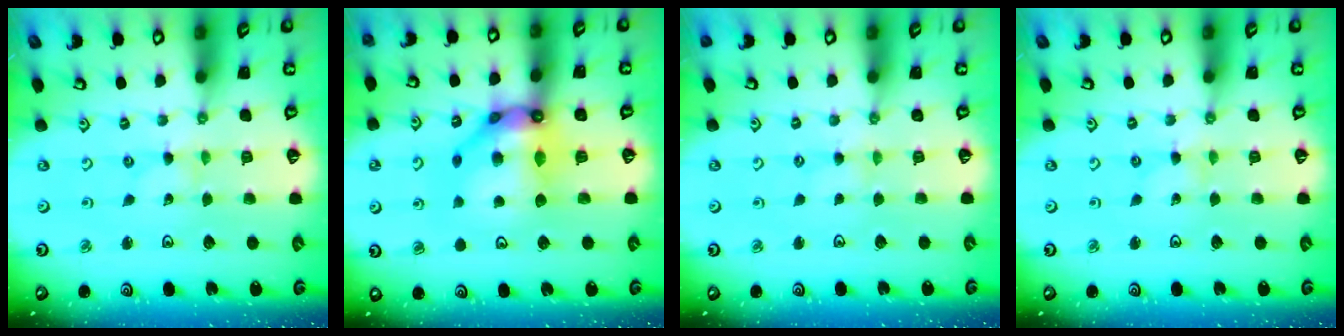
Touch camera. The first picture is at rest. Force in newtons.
{"total": 14.7, "press": 14.6, "slide": 1.6}
{"total": 1.6, "press": 1.5, "slide": 0.4}
{"total": 0.0}